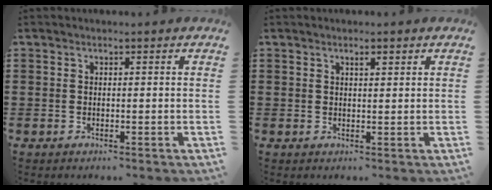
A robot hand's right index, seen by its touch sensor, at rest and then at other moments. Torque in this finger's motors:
{"motor_torque": [0.07, -0.05, 0.02, 0.04]}